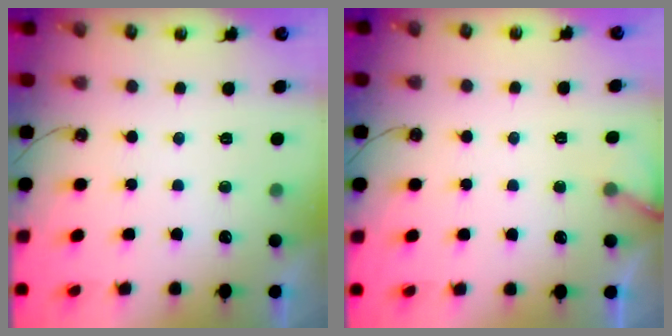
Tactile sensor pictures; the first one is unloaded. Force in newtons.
{"total": 4.5, "press": 4.5, "slide": 0.4}